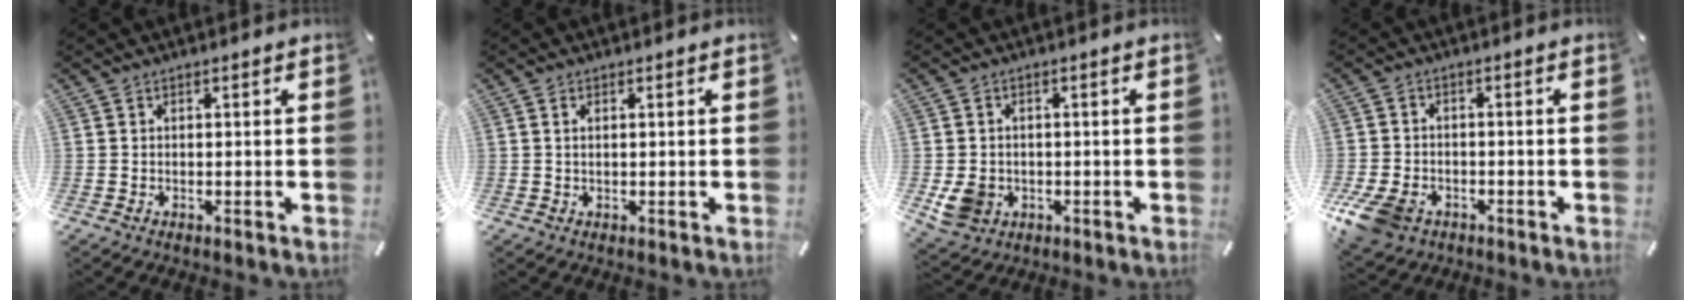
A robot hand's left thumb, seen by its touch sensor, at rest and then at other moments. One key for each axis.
{"total": 1.0, "fx": 0.3, "fy": 0.5, "fz": 0.8, "tx": -0.018, "ty": 0.003, "tz": 0.004}
{"total": 5.9, "fx": -1.0, "fy": 5.3, "fz": 2.5, "tx": -0.065, "ty": 0.004, "tz": -0.018}
{"total": 7.9, "fx": -4.3, "fy": 5.3, "fz": 4.0, "tx": -0.101, "ty": 0.014, "tz": -0.082}